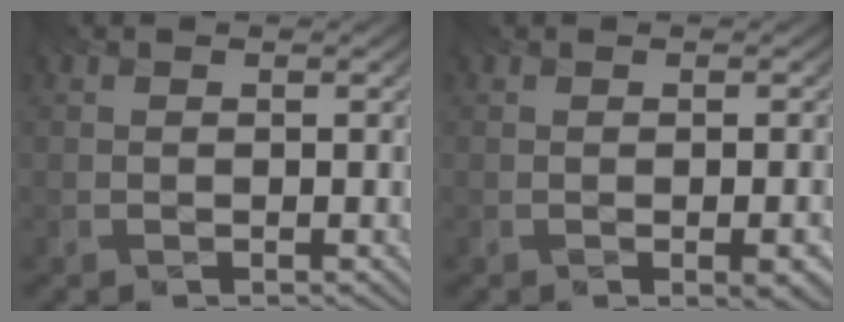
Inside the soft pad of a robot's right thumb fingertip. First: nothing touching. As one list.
[{"total": 3.1, "force": [-1.0, 1.0, 2.7], "torque": [-0.025, 0.001, -0.014]}]